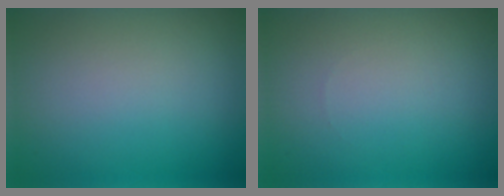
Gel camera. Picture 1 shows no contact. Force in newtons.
{"total": 0.0}